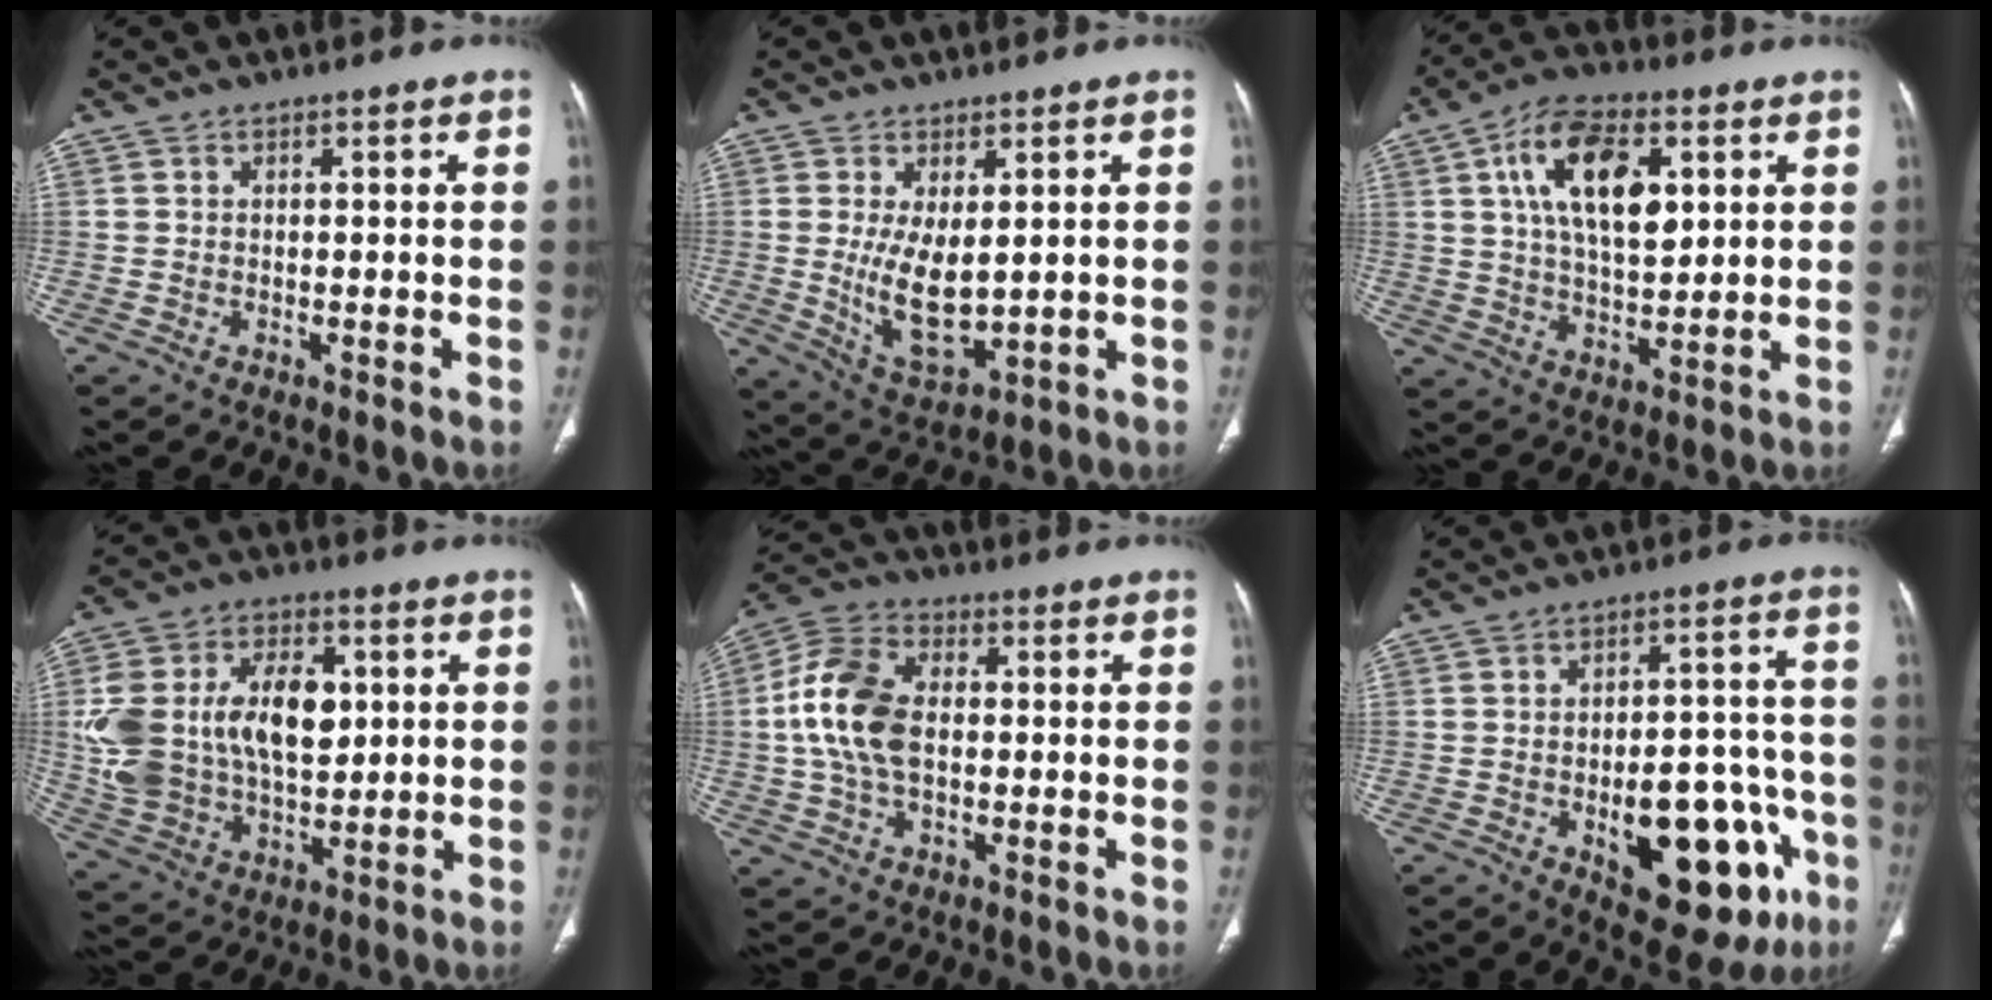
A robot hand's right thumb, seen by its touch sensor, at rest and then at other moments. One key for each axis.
{"total": 9.5, "fx": 0.6, "fy": 4.6, "fz": 8.3, "tx": -0.136, "ty": -0.026, "tz": 0.031}
{"total": 15.8, "fx": 5.0, "fy": 8.2, "fz": 12.5, "tx": -0.195, "ty": -0.010, "tz": 0.087}
{"total": 21.2, "fx": 3.1, "fy": 13.3, "fz": 16.1, "tx": -0.291, "ty": 0.001, "tz": 0.066}
{"total": 12.8, "fx": 0.3, "fy": 8.0, "fz": 10.0, "tx": -0.198, "ty": 0.016, "tz": 0.000}
{"total": 20.6, "fx": -7.2, "fy": 9.9, "fz": 16.6, "tx": -0.165, "ty": 0.038, "tz": -0.079}